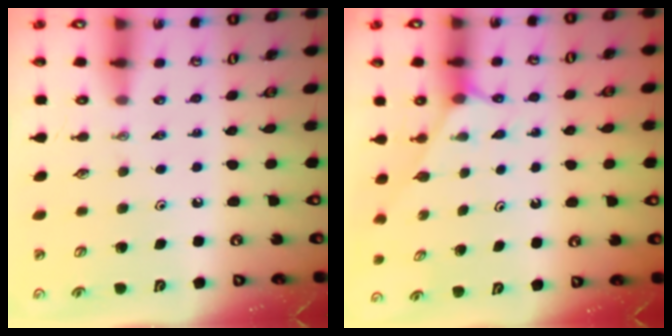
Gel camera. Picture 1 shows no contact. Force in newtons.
{"total": 1.9, "press": 1.9, "slide": 0.3}